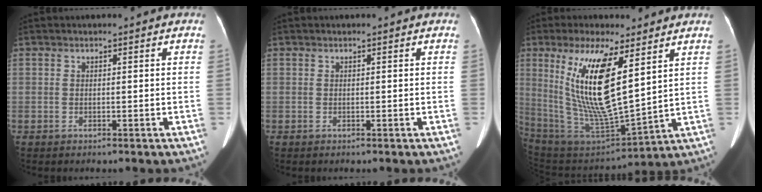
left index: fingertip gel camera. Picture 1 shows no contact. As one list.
[{"total": 0.0}, {"total": 16.9, "force": [6.3, 3.5, 15.3], "torque": [-0.315, -0.012, 0.125]}]